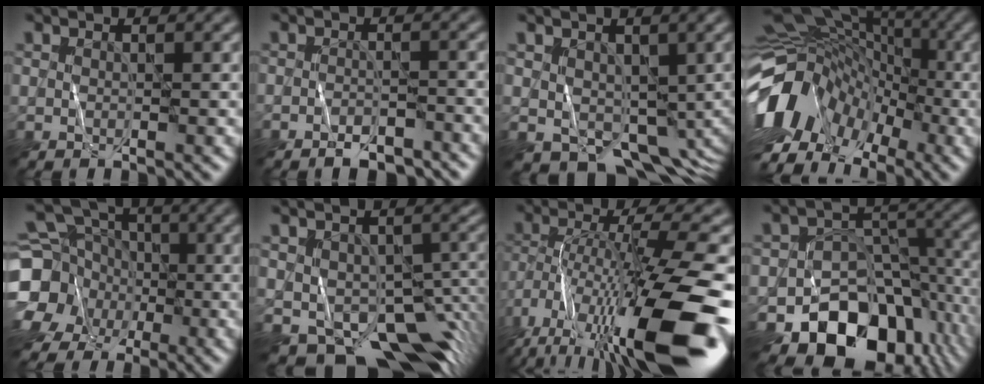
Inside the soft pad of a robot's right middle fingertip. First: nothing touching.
{"total": 3.5, "force": [-3.0, 1.2, 1.4], "torque": [-0.015, -0.002, -0.045]}
{"total": 6.6, "force": [-1.5, 4.7, 4.3], "torque": [-0.063, -0.024, -0.017]}
{"total": 13.2, "force": [-4.4, 9.4, 8.1], "torque": [-0.160, 0.004, -0.083]}
{"total": 14.0, "force": [-3.8, 12.5, 5.2], "torque": [-0.151, -0.015, -0.096]}
{"total": 11.3, "force": [-5.9, 6.2, 7.4], "torque": [-0.106, -0.025, -0.087]}
{"total": 16.2, "force": [-8.5, 3.3, 13.4], "torque": [-0.253, -0.001, -0.141]}
{"total": 14.1, "force": [-7.8, 9.7, 6.6], "torque": [-0.102, -0.003, -0.118]}